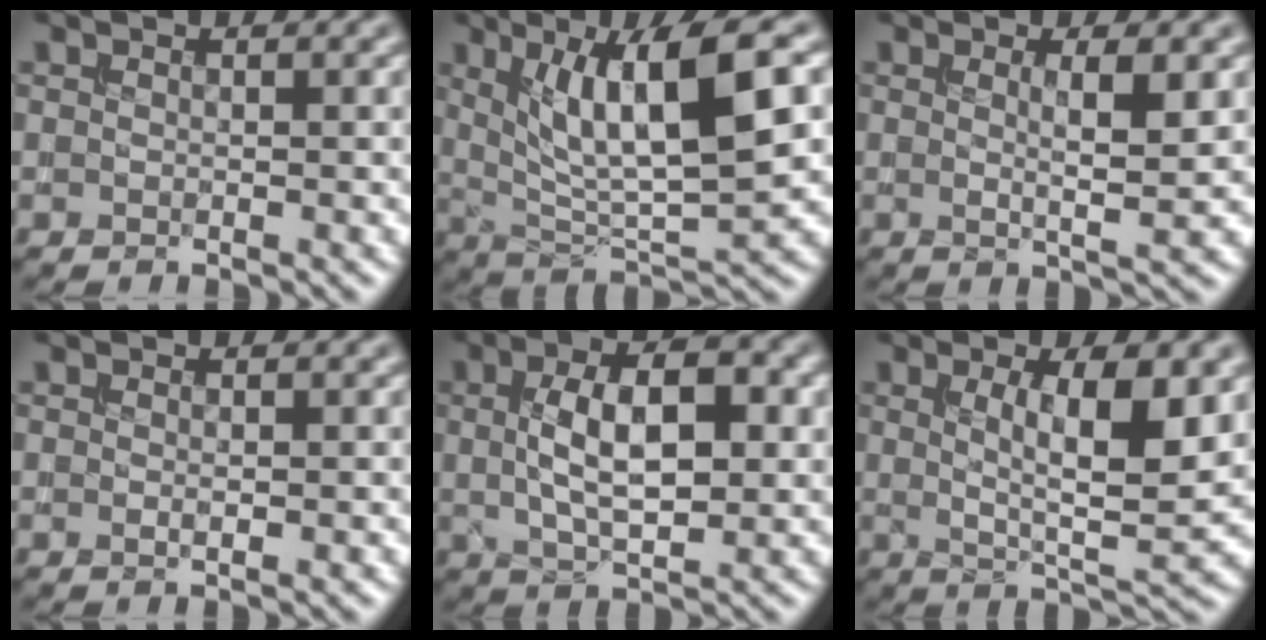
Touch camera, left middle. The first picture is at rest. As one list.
[{"total": 9.8, "force": [3.1, 2.6, 9.0], "torque": [-0.144, -0.003, 0.060]}, {"total": 3.5, "force": [0.5, 0.6, 3.4], "torque": [-0.051, -0.005, 0.007]}, {"total": 0.6, "force": [-0.1, 0.1, 0.6], "torque": [-0.012, 0.000, -0.002]}, {"total": 7.6, "force": [0.9, 3.3, 6.8], "torque": [-0.115, 0.008, 0.014]}, {"total": 6.9, "force": [1.3, 1.8, 6.5], "torque": [-0.102, -0.009, 0.024]}]